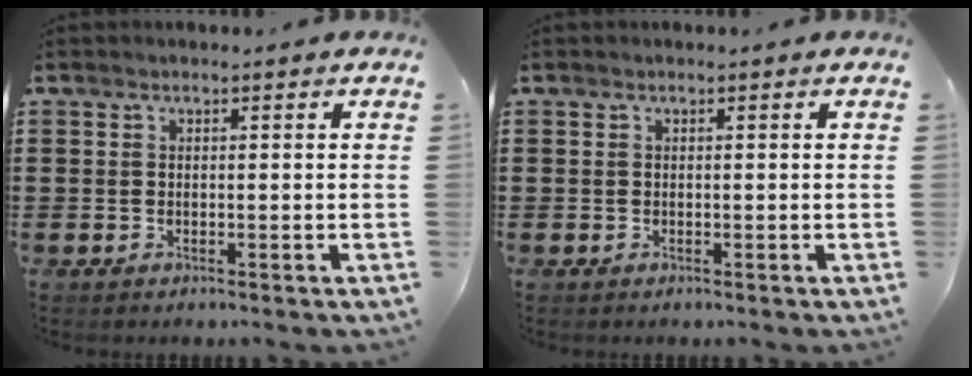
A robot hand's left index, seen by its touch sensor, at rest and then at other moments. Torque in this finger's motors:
{"motor_torque": [0.00, 0.00, 0.00, 0.00]}